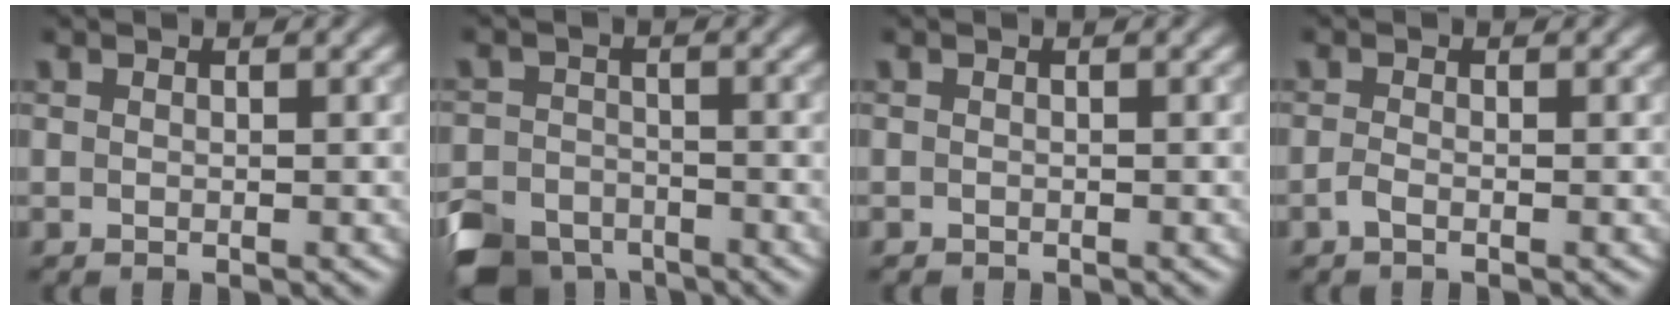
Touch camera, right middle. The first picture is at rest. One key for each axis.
{"total": 5.9, "fx": -4.7, "fy": 3.2, "fz": 1.7, "tx": -0.025, "ty": -0.009, "tz": -0.094}
{"total": 0.0}
{"total": 0.9, "fx": -0.6, "fy": 0.3, "fz": 0.7, "tx": -0.016, "ty": -0.002, "tz": -0.014}